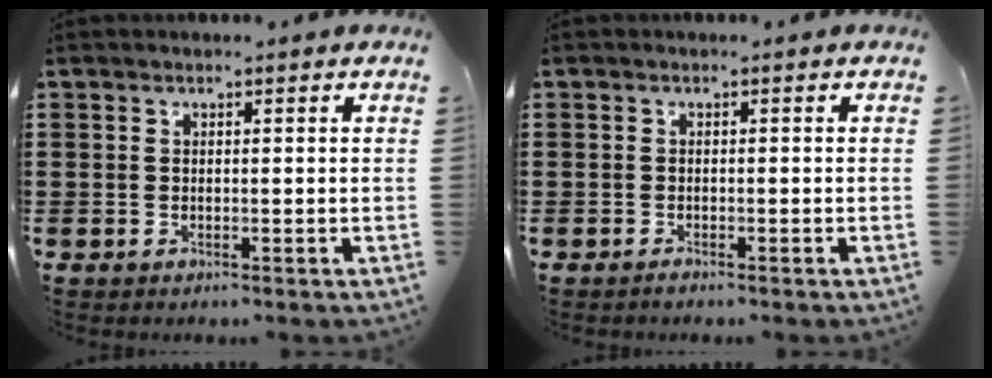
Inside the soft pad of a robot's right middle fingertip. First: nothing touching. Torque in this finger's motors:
{"motor_torque": [-0.09, 0.11, -0.23, -0.01]}